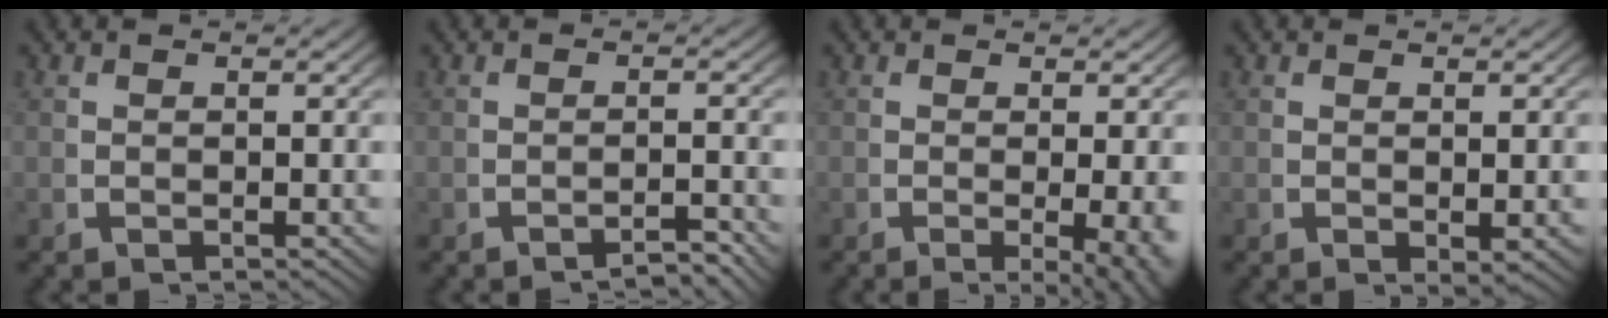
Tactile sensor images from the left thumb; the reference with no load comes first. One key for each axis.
{"total": 2.1, "fx": -2.0, "fy": 0.1, "fz": 0.7, "tx": -0.013, "ty": -0.003, "tz": -0.031}
{"total": 4.9, "fx": -1.6, "fy": 1.8, "fz": 4.3, "tx": -0.068, "ty": -0.022, "tz": -0.015}
{"total": 1.1, "fx": 0.5, "fy": 0.4, "fz": 0.8, "tx": -0.014, "ty": -0.005, "tz": 0.013}